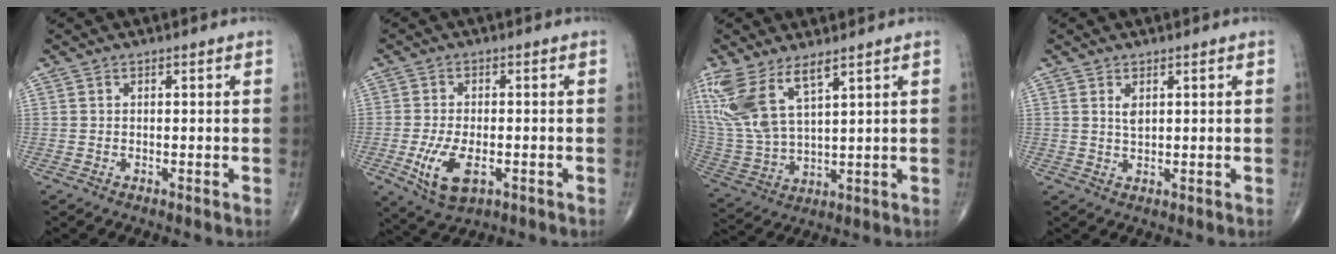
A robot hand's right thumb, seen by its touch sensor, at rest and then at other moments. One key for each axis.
{"total": 8.2, "fx": -2.5, "fy": 4.1, "fz": 6.7, "tx": -0.133, "ty": -0.004, "tz": -0.036}
{"total": 13.4, "fx": 7.7, "fy": 4.8, "fz": 9.9, "tx": -0.227, "ty": -0.028, "tz": 0.172}
{"total": 2.0, "fx": 0.9, "fy": 0.9, "fz": 1.6, "tx": -0.027, "ty": -0.007, "tz": 0.021}